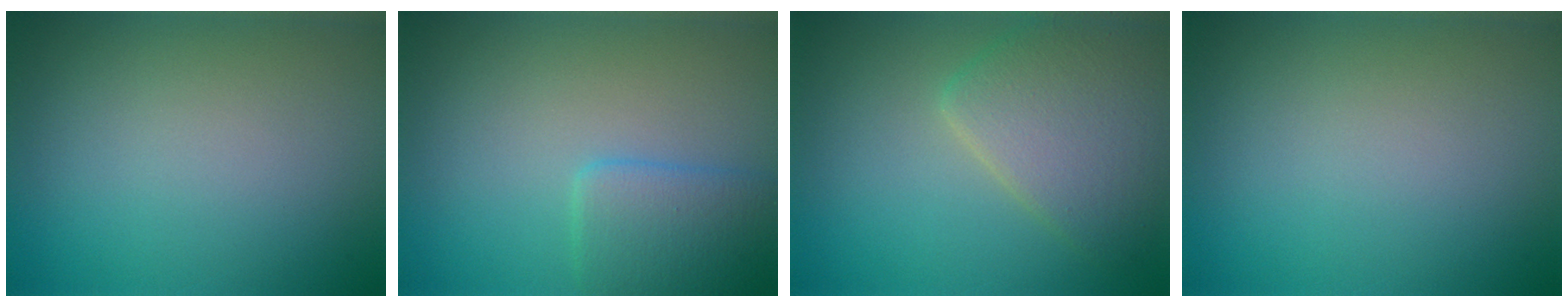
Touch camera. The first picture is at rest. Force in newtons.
{"total": 3.3, "press": 3.3, "slide": 0.1}
{"total": 6.2, "press": 6.2, "slide": 0.1}
{"total": 0.0}